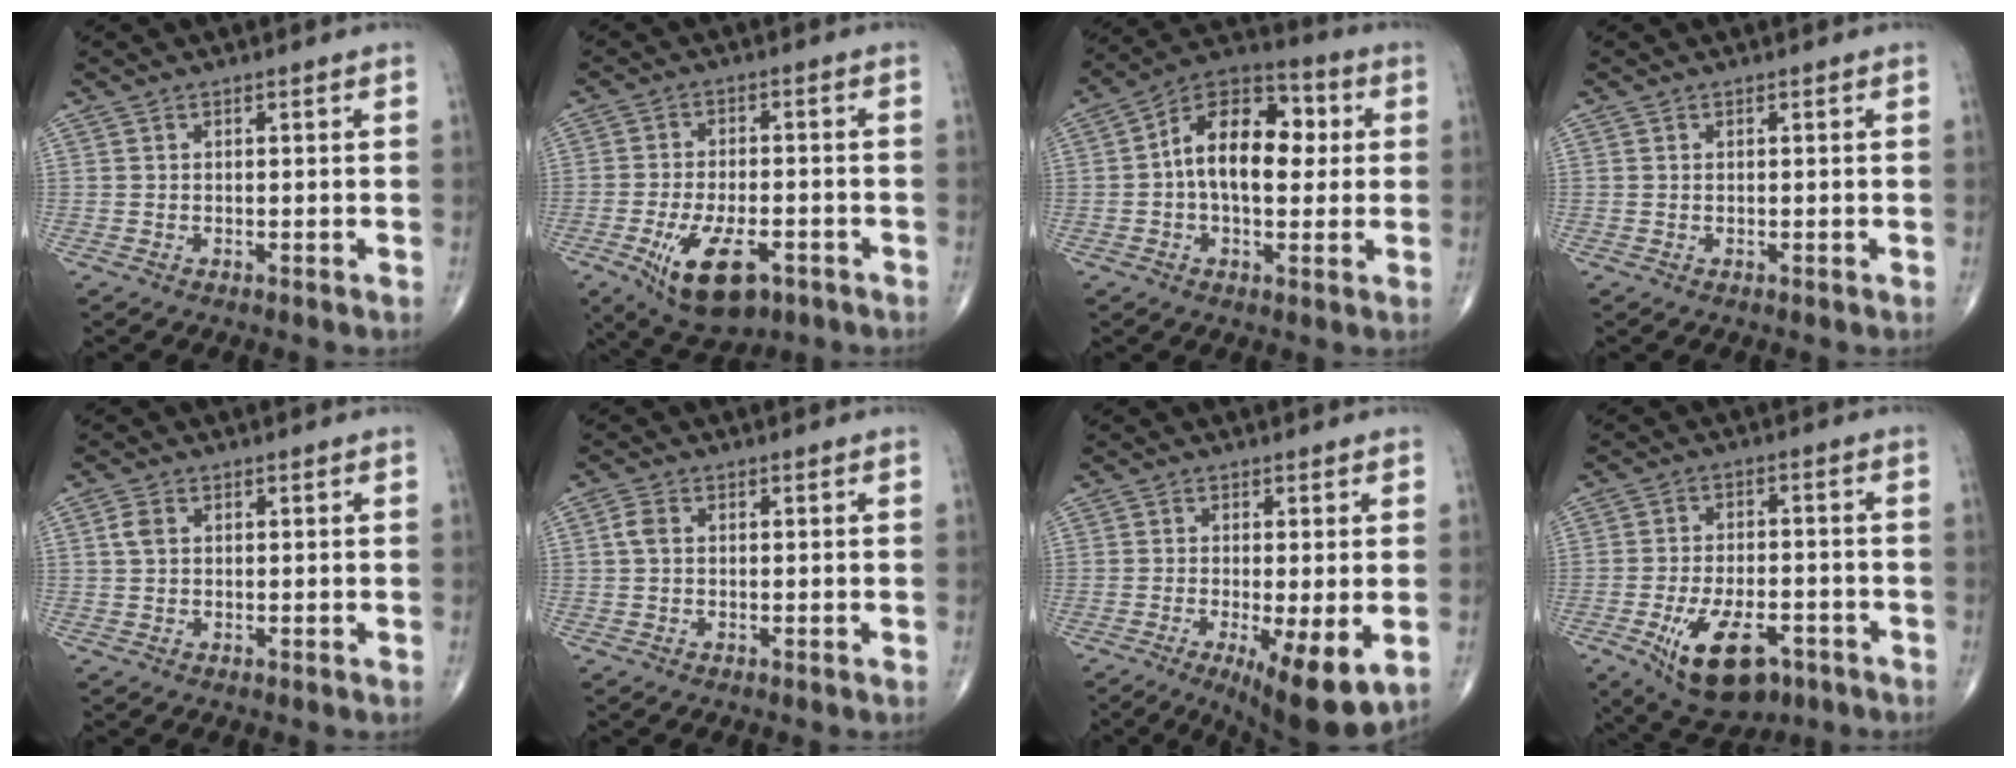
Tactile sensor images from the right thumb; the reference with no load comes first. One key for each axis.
{"total": 12.6, "fx": -5.6, "fy": 5.9, "fz": 9.6, "tx": -0.159, "ty": 0.009, "tz": -0.082}
{"total": 15.6, "fx": 1.4, "fy": 9.1, "fz": 12.6, "tx": -0.177, "ty": 0.032, "tz": 0.012}
{"total": 0.0}
{"total": 2.3, "fx": 0.5, "fy": 1.6, "fz": 1.5, "tx": -0.035, "ty": 0.006, "tz": 0.009}
{"total": 2.2, "fx": 0.2, "fy": 1.5, "fz": 1.6, "tx": -0.037, "ty": 0.006, "tz": 0.000}
{"total": 11.3, "fx": -3.5, "fy": 3.0, "fz": 10.4, "tx": -0.159, "ty": -0.023, "tz": -0.048}
{"total": 13.6, "fx": -6.4, "fy": 6.9, "fz": 9.8, "tx": -0.153, "ty": 0.017, "tz": -0.092}